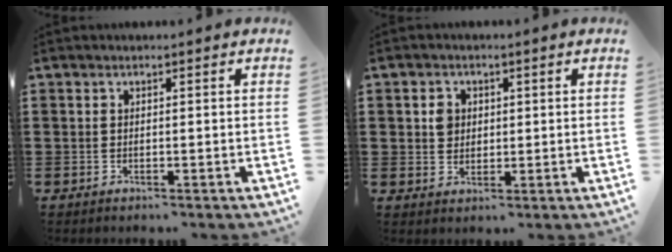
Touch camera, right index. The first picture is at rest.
{"total": 2.8, "force": [0.6, 2.4, 1.3], "torque": [-0.033, 0.010, 0.010]}